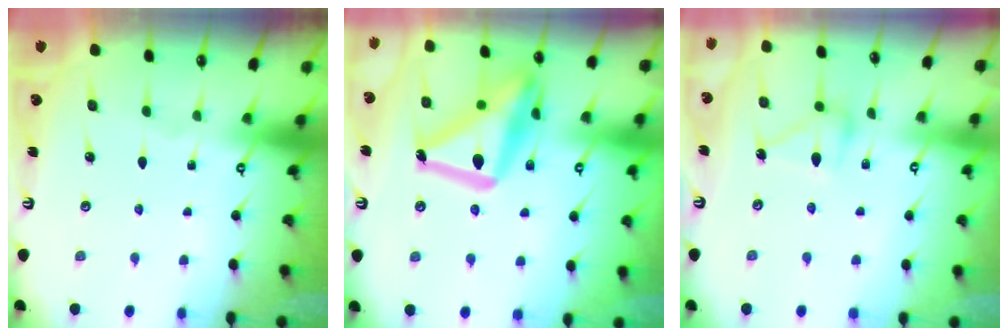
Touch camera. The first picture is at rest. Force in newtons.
{"total": 20.8, "press": 20.7, "slide": 1.8}
{"total": 12.1, "press": 12.1, "slide": 0.3}